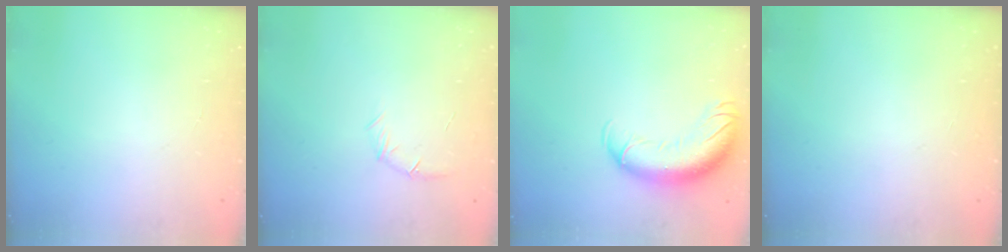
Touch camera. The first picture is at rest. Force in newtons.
{"total": 6.3, "press": 6.1, "slide": 1.5}
{"total": 14.0, "press": 13.6, "slide": 3.3}
{"total": 0.0}